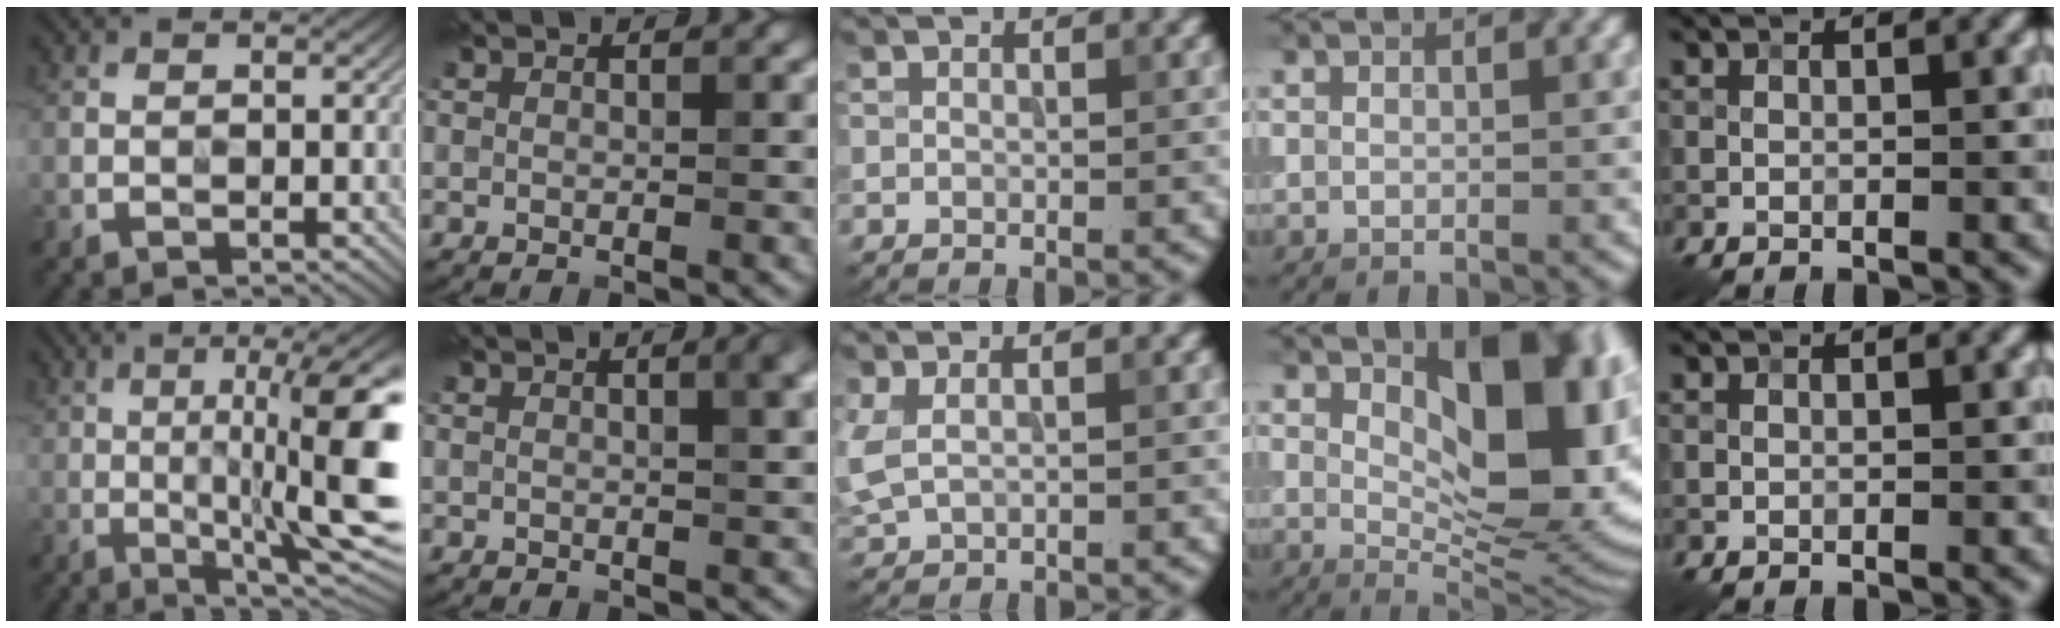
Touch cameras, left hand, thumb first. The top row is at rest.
{"thumb": {"total": 16.8, "force": [0.7, 3.6, 16.3], "torque": [-0.215, 0.031, 0.018]}, "index": {"total": 2.7, "force": [0.7, 0.7, 2.5], "torque": [-0.020, 0.009, 0.006]}, "middle": {"total": 1.5, "force": [0.5, 0.8, 1.2], "torque": [-0.033, 0.003, 0.013]}, "ring": {"total": 12.2, "force": [3.0, 5.8, 10.3], "torque": [-0.123, -0.001, 0.048]}}